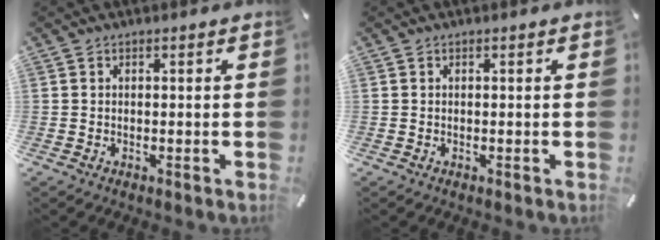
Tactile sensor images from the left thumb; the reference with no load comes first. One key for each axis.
{"total": 0.0}